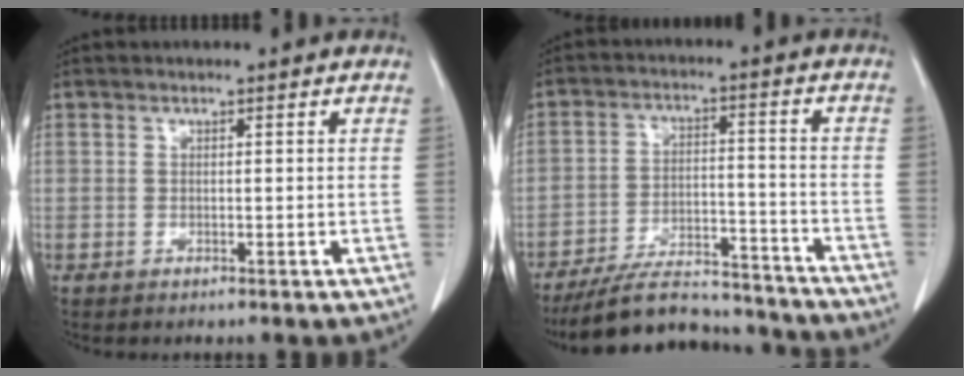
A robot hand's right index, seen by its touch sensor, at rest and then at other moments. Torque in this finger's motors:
{"motor_torque": [-0.02, -0.54, -0.06, -0.07]}